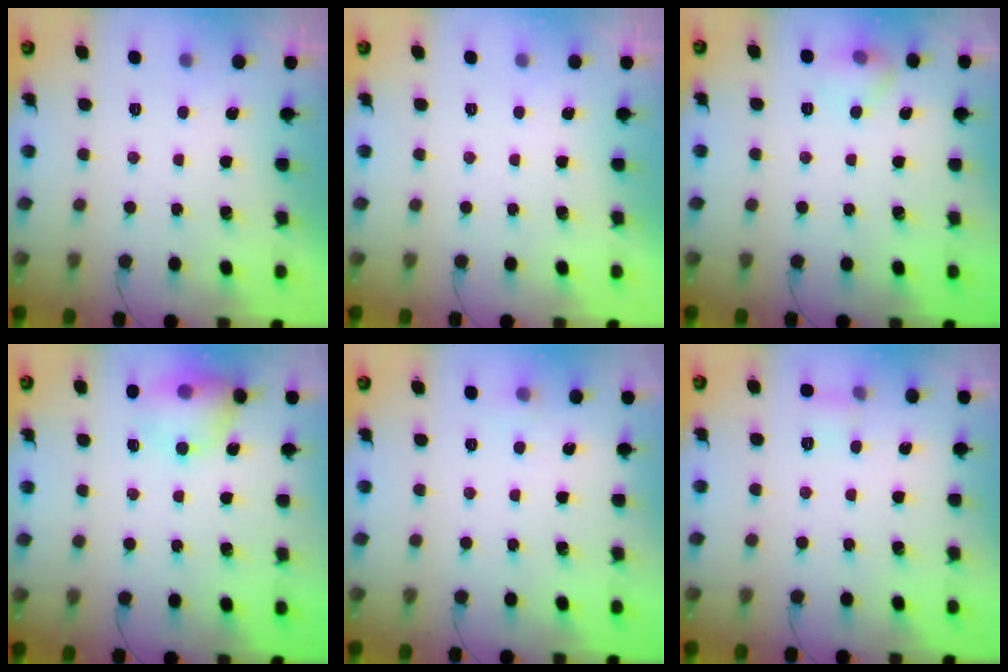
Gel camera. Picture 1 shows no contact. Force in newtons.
{"total": 0.0}
{"total": 9.5, "press": 6.2, "slide": 7.2}
{"total": 12.7, "press": 12.5, "slide": 2.0}
{"total": 4.6, "press": 4.4, "slide": 1.4}
{"total": 4.9, "press": 4.6, "slide": 1.5}